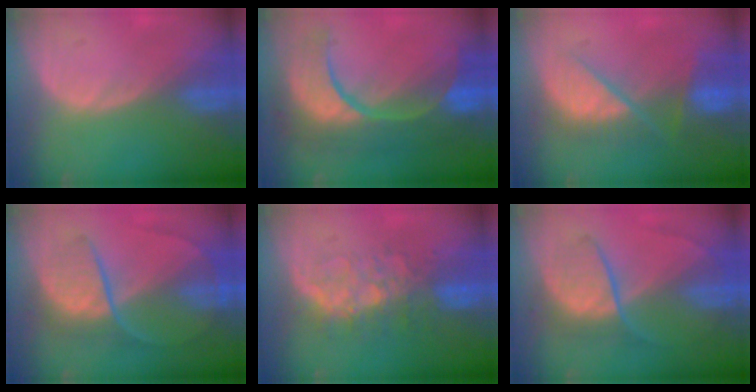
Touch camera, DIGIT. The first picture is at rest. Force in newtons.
{"total": 12.5, "press": 12.4, "slide": 1.3}
{"total": 8.2, "press": 7.7, "slide": 2.9}
{"total": 7.6, "press": 7.0, "slide": 2.9}
{"total": 8.1, "press": 7.1, "slide": 3.8}
{"total": 6.4, "press": 6.4, "slide": 0.7}